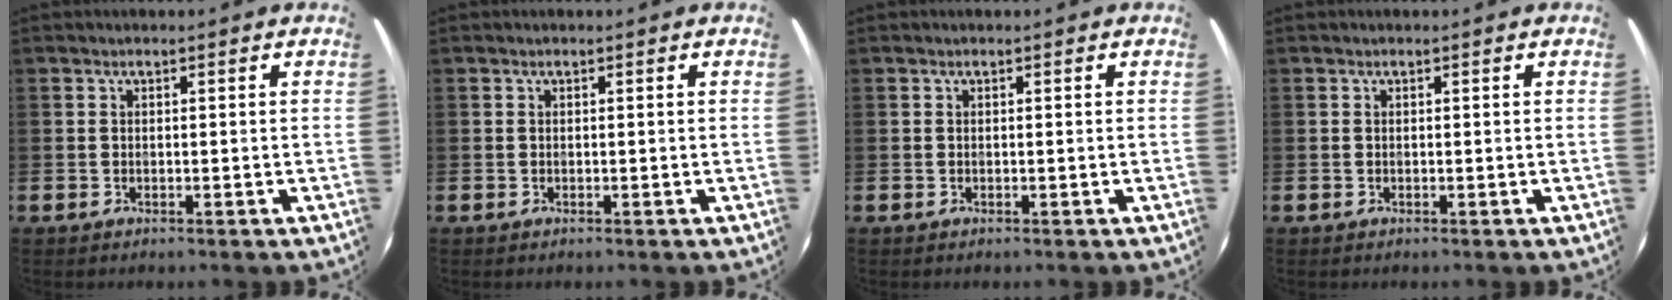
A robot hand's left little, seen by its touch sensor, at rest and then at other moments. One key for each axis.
{"total": 0.0}
{"total": 0.0}
{"total": 0.0}